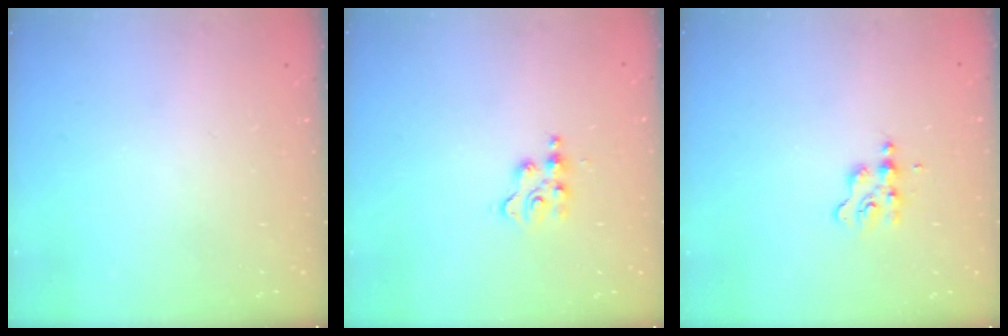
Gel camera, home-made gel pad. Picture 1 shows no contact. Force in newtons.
{"total": 3.9, "press": 3.9, "slide": 0.5}
{"total": 2.7, "press": 2.6, "slide": 0.4}